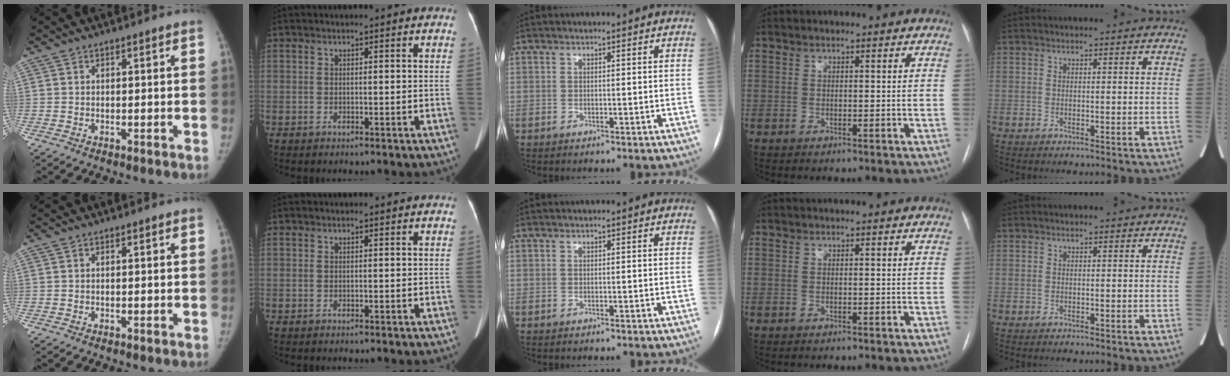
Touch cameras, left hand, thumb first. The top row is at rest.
{}